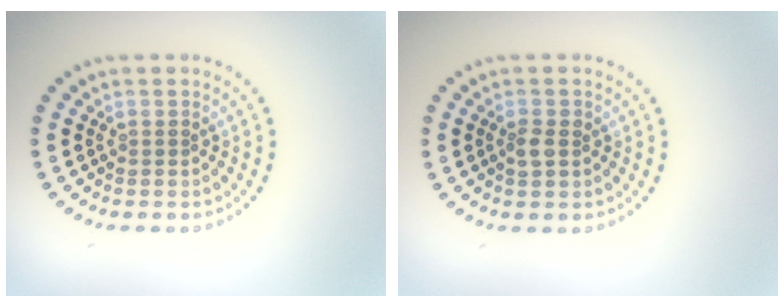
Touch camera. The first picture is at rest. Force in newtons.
{"total": 1.4, "press": 1.4, "slide": 0.1}